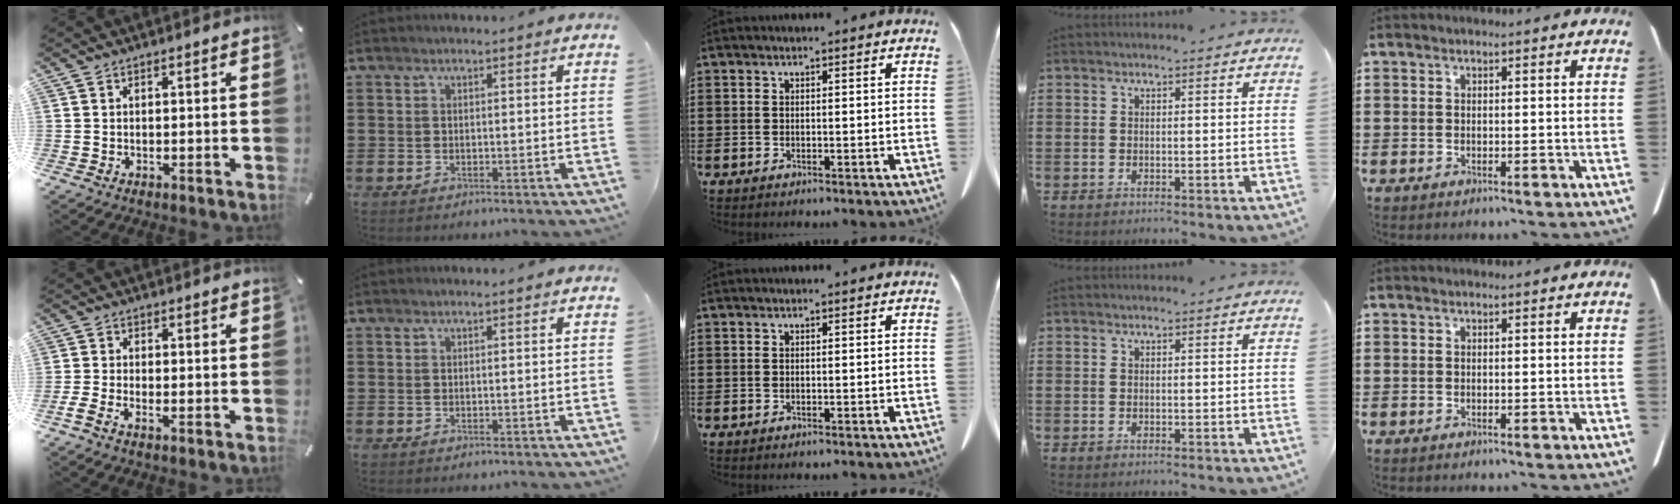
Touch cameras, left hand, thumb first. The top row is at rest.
{"thumb": {"total": 2.3, "force": [-1.0, 1.0, 1.8], "torque": [-0.037, 0.003, -0.021]}}